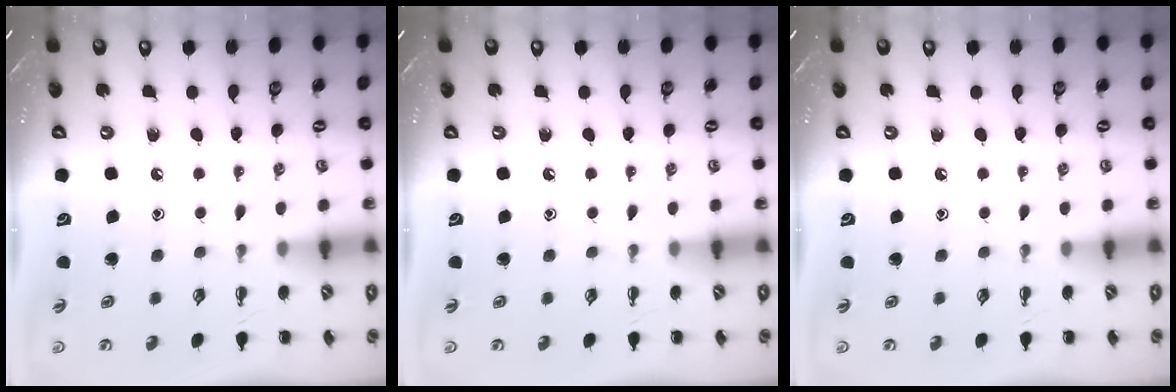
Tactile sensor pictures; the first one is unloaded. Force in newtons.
{"total": 0.0}
{"total": 0.0}